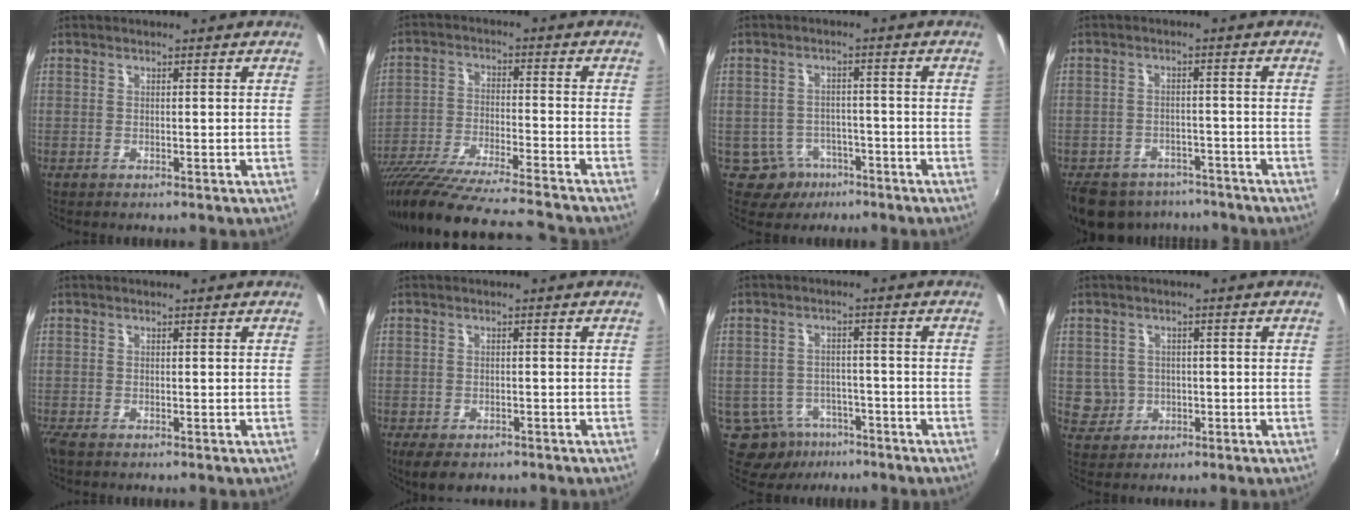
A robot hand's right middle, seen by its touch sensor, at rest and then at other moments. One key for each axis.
{"total": 22.6, "fx": -19.6, "fy": 0.7, "fz": 11.3, "tx": -0.212, "ty": -0.059, "tz": -0.324}
{"total": 5.3, "fx": -3.3, "fy": 4.1, "fz": 0.6, "tx": -0.023, "ty": 0.014, "tz": -0.043}
{"total": 14.9, "fx": -11.6, "fy": 7.7, "fz": 5.3, "tx": -0.138, "ty": 0.003, "tz": -0.160}
{"total": 1.4, "fx": -1.1, "fy": 0.4, "fz": 0.9, "tx": -0.020, "ty": -0.007, "tz": -0.022}
{"total": 5.2, "fx": -3.6, "fy": 2.5, "fz": 2.9, "tx": -0.066, "ty": -0.022, "tz": -0.056}
{"total": 8.3, "fx": -5.2, "fy": 6.1, "fz": 2.2, "tx": -0.058, "ty": 0.009, "tz": -0.068}
{"total": 4.3, "fx": -0.5, "fy": 4.2, "fz": 0.7, "tx": -0.021, "ty": 0.007, "tz": 0.001}